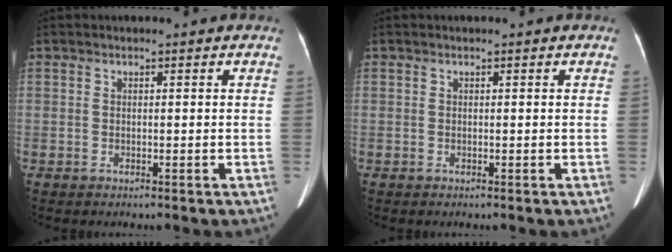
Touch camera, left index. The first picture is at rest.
{"total": 0.0}